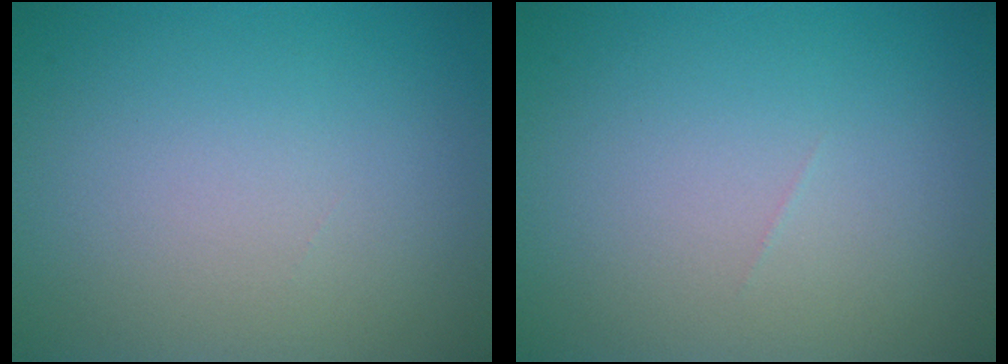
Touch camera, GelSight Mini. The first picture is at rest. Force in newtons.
{"total": 0.0}